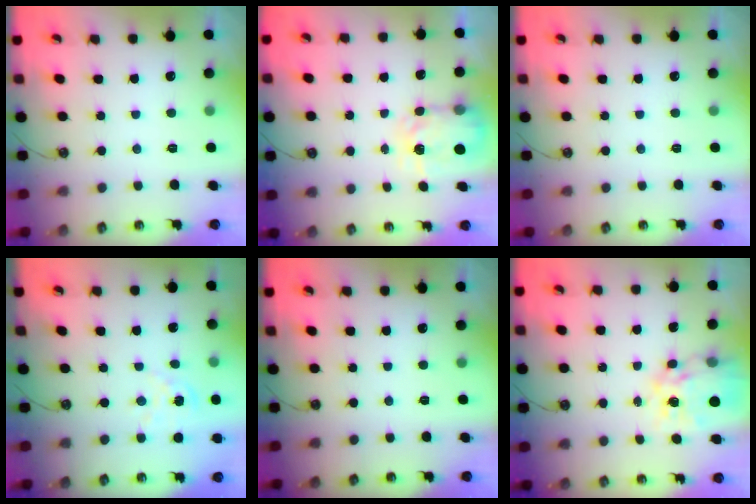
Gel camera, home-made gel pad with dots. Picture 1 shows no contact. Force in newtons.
{"total": 5.2, "press": 5.2, "slide": 0.4}
{"total": 0.0}
{"total": 2.3, "press": 2.3, "slide": 0.3}
{"total": 0.0}
{"total": 15.1, "press": 15.1, "slide": 1.5}